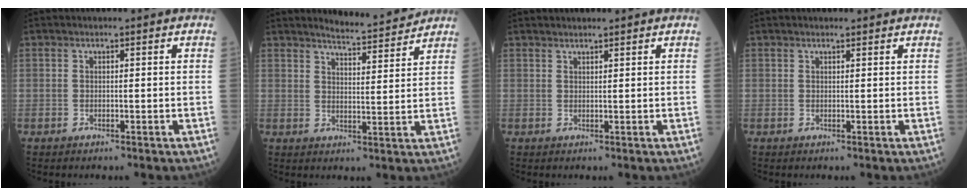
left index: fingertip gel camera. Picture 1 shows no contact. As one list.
[{"total": 6.8, "force": [6.7, 0.2, 1.3], "torque": [-0.032, -0.004, 0.094]}, {"total": 1.9, "force": [1.8, 0.2, 0.6], "torque": [-0.007, 0.014, 0.028]}, {"total": 1.6, "force": [1.5, 0.2, 0.5], "torque": [-0.008, 0.009, 0.018]}]